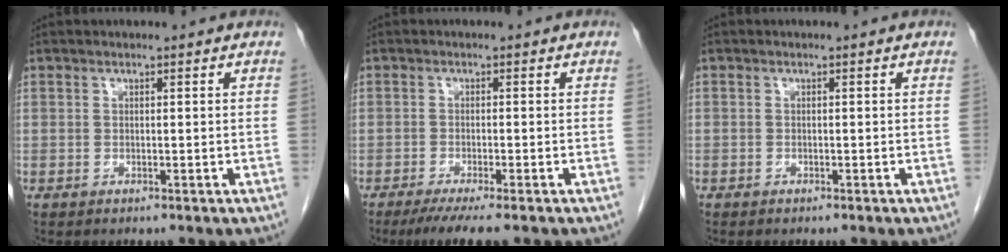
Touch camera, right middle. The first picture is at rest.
{"total": 5.6, "force": [-4.2, 0.0, 3.7], "torque": [-0.051, -0.014, -0.067]}
{"total": 0.0}